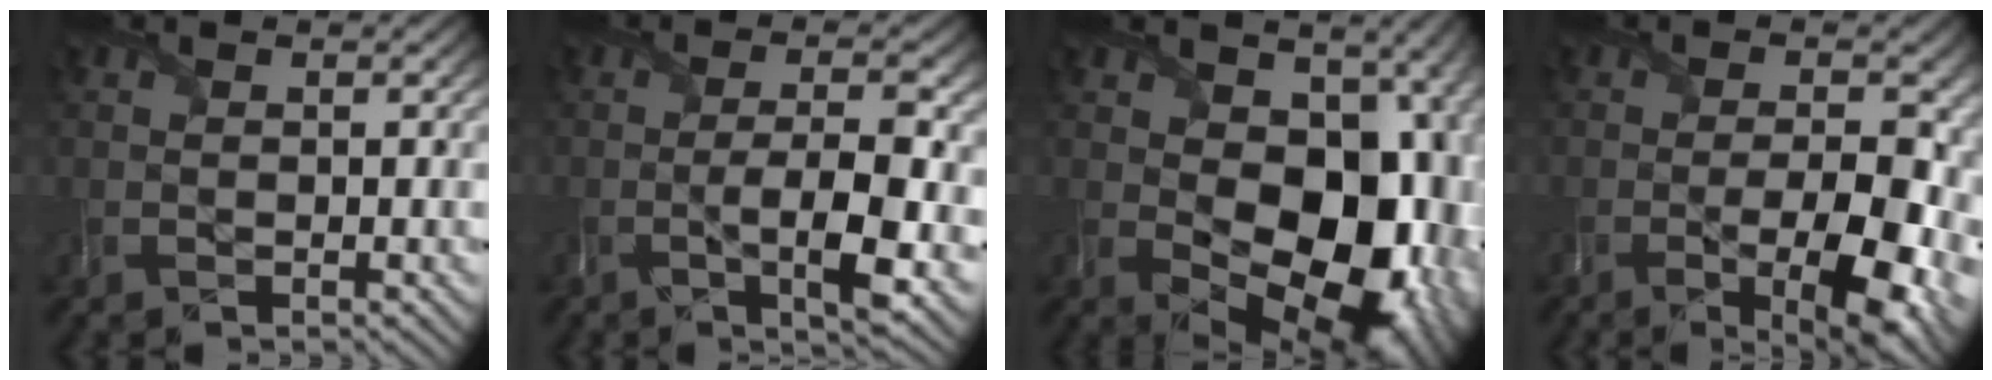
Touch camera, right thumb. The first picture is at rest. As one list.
[{"total": 7.4, "force": [-1.8, 1.8, 6.9], "torque": [-0.116, -0.002, -0.028]}, {"total": 16.9, "force": [0.3, 11.7, 12.2], "torque": [-0.145, -0.036, 0.031]}, {"total": 10.9, "force": [-3.8, 4.0, 9.4], "torque": [-0.126, -0.009, -0.056]}]